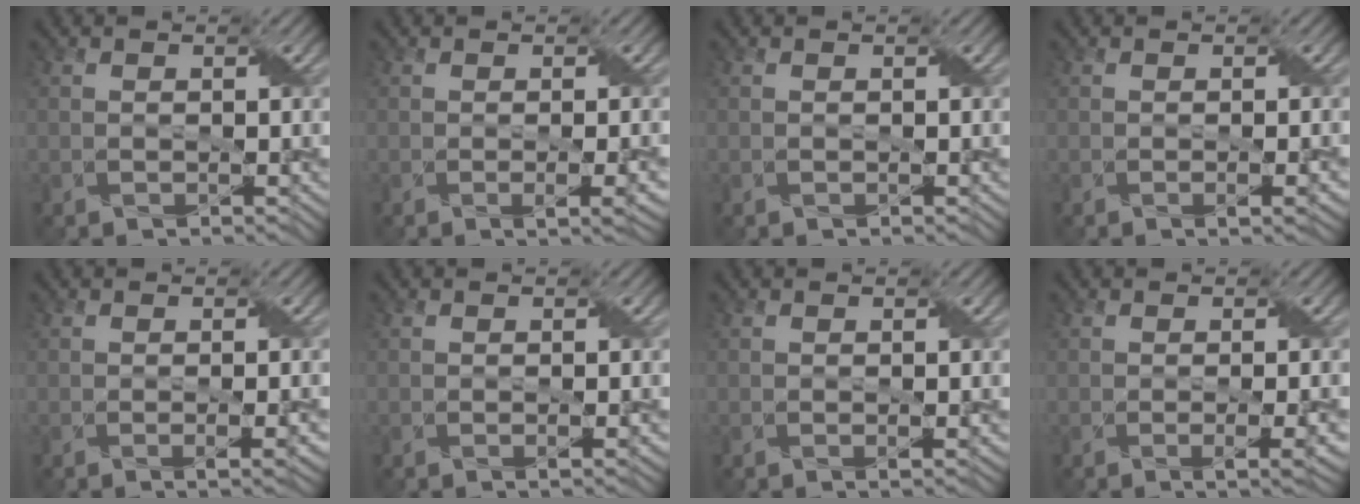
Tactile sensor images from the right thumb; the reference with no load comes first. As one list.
[{"total": 2.8, "force": [-0.5, 0.7, 2.7], "torque": [-0.044, -0.002, -0.004]}, {"total": 0.0}, {"total": 1.9, "force": [-0.5, 0.3, 1.8], "torque": [-0.029, -0.001, -0.005]}, {"total": 2.6, "force": [-0.6, 0.6, 2.4], "torque": [-0.039, 0.000, -0.007]}, {"total": 1.1, "force": [-0.3, 0.1, 1.0], "torque": [-0.017, -0.002, -0.003]}, {"total": 0.8, "force": [-0.1, 0.1, 0.8], "torque": [-0.013, -0.001, -0.001]}, {"total": 3.2, "force": [-0.7, 0.8, 3.0], "torque": [-0.048, -0.003, -0.007]}]